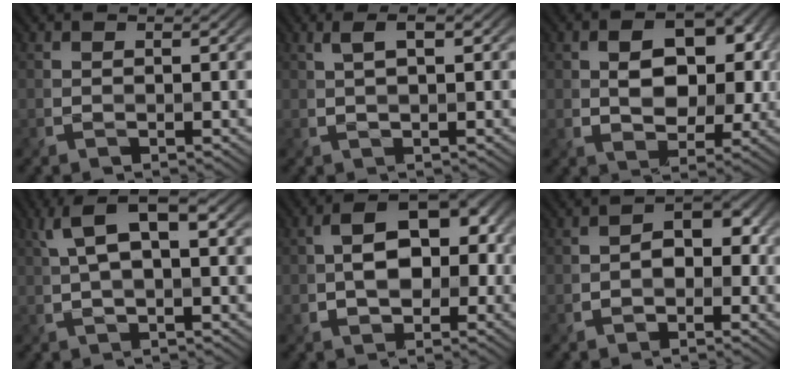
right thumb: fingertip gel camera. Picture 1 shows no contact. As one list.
[{"total": 2.5, "force": [0.9, 0.5, 2.2], "torque": [-0.043, 0.004, 0.017]}, {"total": 8.0, "force": [0.9, 5.4, 5.9], "torque": [-0.087, 0.000, 0.012]}, {"total": 6.8, "force": [2.0, 2.6, 6.0], "torque": [-0.125, 0.017, 0.031]}, {"total": 8.2, "force": [-0.2, 5.4, 6.2], "torque": [-0.078, 0.010, -0.010]}, {"total": 3.6, "force": [-1.0, 2.7, 2.1], "torque": [-0.017, 0.004, -0.026]}]